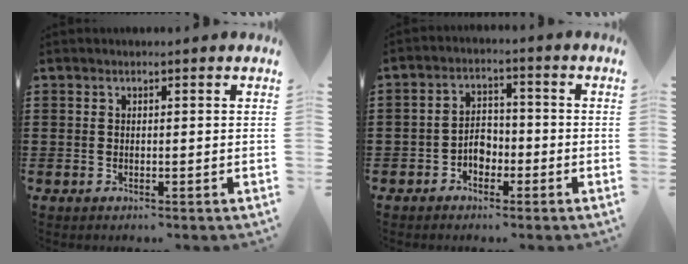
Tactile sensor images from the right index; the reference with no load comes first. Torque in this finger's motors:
{"motor_torque": [0.16, 0.18, 0.07, -0.03]}